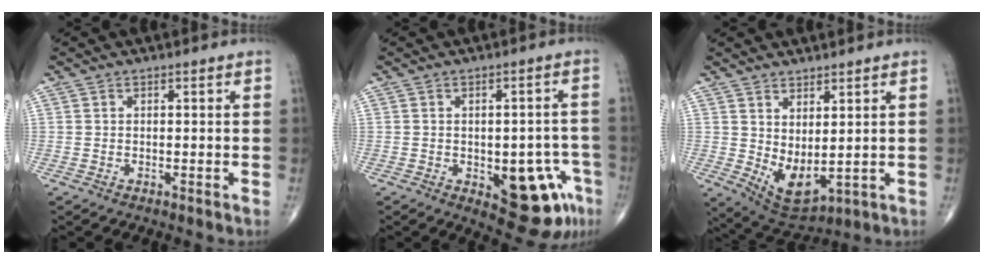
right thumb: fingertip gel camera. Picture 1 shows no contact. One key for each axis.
{"total": 12.4, "fx": -4.7, "fy": 5.7, "fz": 10.0, "tx": -0.086, "ty": 0.020, "tz": -0.046}
{"total": 8.1, "fx": 0.9, "fy": 3.9, "fz": 7.1, "tx": -0.113, "ty": -0.025, "tz": 0.038}